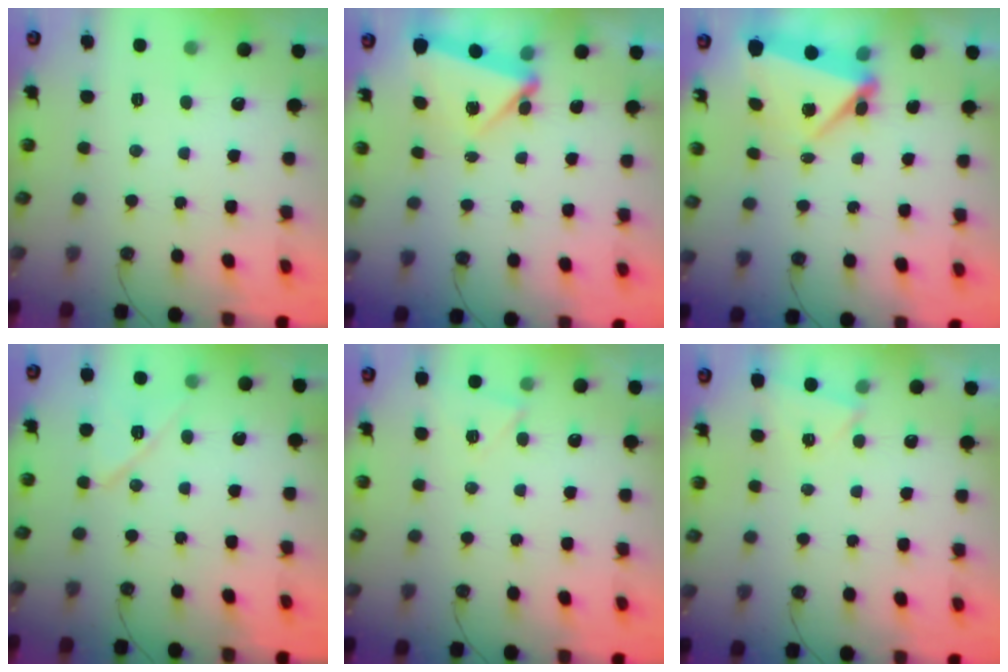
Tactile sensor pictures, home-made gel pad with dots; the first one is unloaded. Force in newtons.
{"total": 5.9, "press": 5.6, "slide": 1.8}
{"total": 6.2, "press": 6.2, "slide": 0.3}
{"total": 9.6, "press": 9.6, "slide": 0.9}
{"total": 4.8, "press": 4.2, "slide": 2.3}
{"total": 2.6, "press": 1.5, "slide": 2.1}